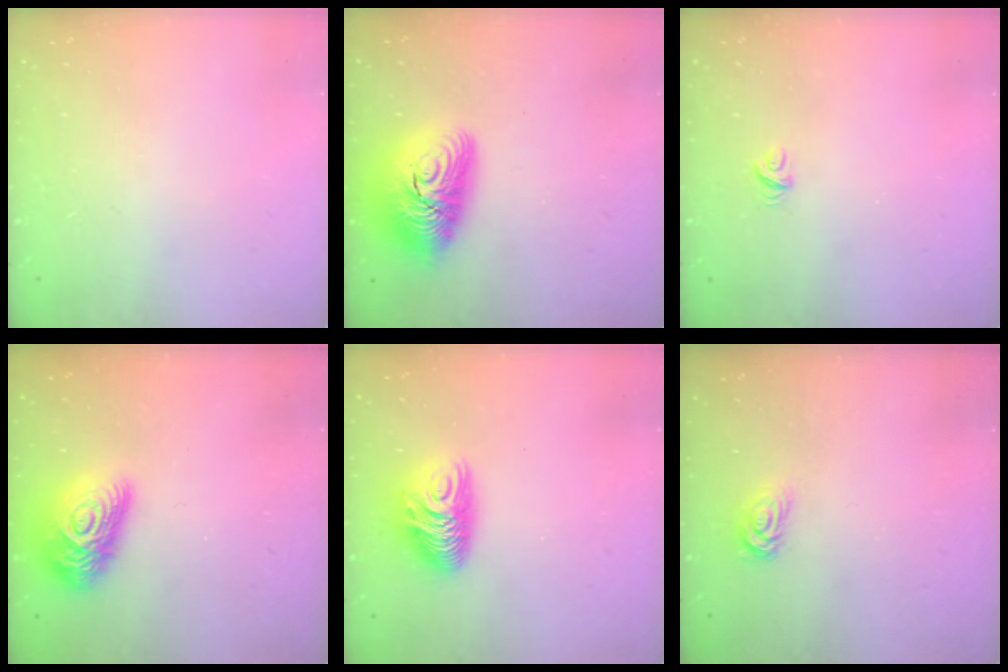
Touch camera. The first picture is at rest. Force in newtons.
{"total": 16.3, "press": 16.3, "slide": 1.1}
{"total": 4.5, "press": 4.4, "slide": 0.5}
{"total": 15.9, "press": 15.8, "slide": 0.8}
{"total": 10.5, "press": 10.5, "slide": 0.8}
{"total": 2.8, "press": 2.8, "slide": 0.4}